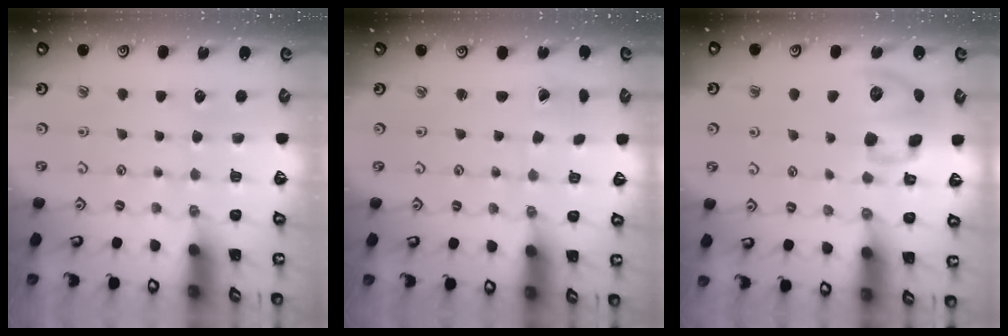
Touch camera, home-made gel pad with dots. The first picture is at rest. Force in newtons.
{"total": 0.9, "press": 0.7, "slide": 0.5}
{"total": 15.0, "press": 14.8, "slide": 2.3}